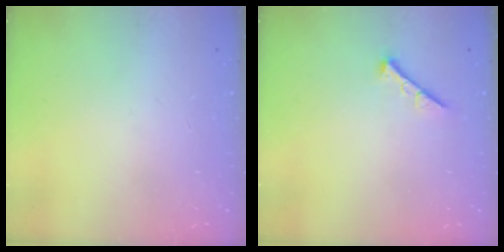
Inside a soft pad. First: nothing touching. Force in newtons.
{"total": 0.0}